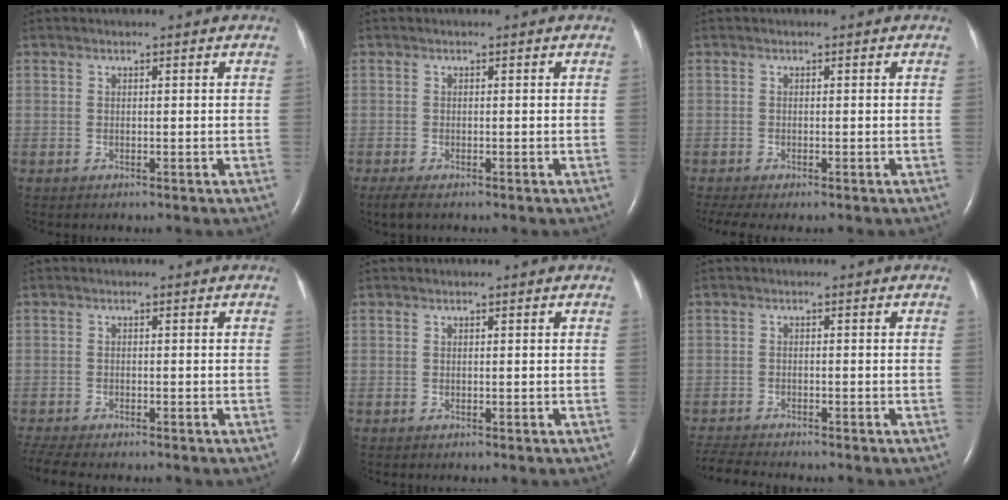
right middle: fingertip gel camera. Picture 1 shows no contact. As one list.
[{"total": 2.5, "force": [-1.7, 0.6, 1.6], "torque": [-0.037, -0.010, -0.027]}, {"total": 4.3, "force": [-3.3, 0.9, 2.6], "torque": [-0.048, -0.013, -0.051]}, {"total": 6.3, "force": [-5.4, 1.1, 3.1], "torque": [-0.062, -0.008, -0.087]}, {"total": 0.0}, {"total": 5.5, "force": [-5.2, 0.1, 1.7], "torque": [-0.035, -0.019, -0.088]}]